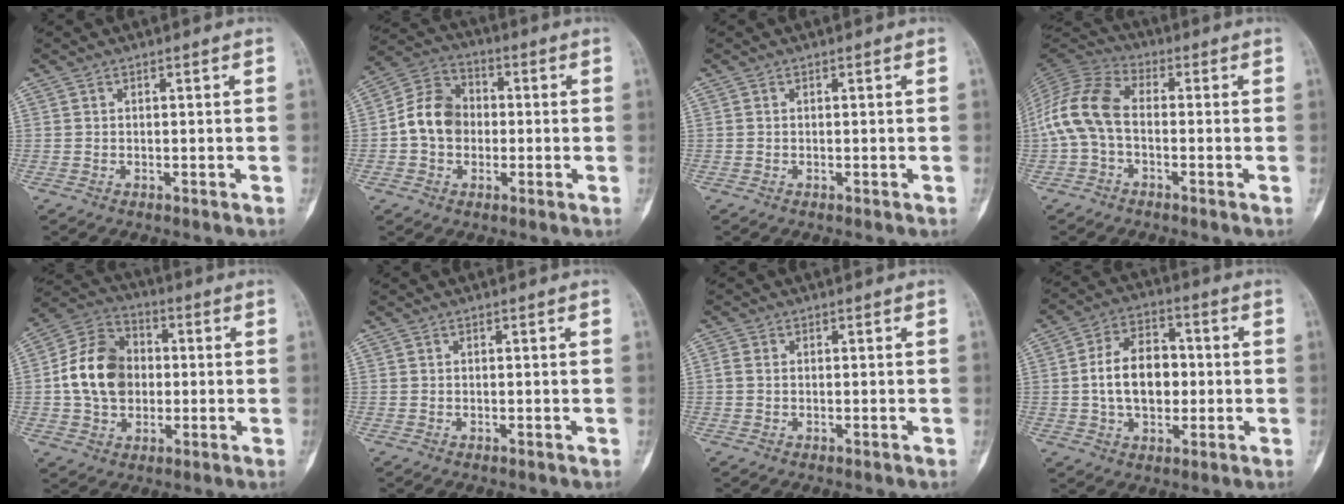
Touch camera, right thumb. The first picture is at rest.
{"total": 10.0, "force": [-0.7, 8.1, 5.8], "torque": [-0.086, 0.032, -0.026]}
{"total": 0.0}
{"total": 10.8, "force": [-1.2, 6.6, 8.5], "torque": [-0.175, 0.033, -0.036]}
{"total": 13.9, "force": [-0.1, 10.7, 8.8], "torque": [-0.132, 0.025, -0.008]}
{"total": 0.0}
{"total": 1.4, "force": [-0.1, 1.0, 0.9], "torque": [-0.018, 0.002, -0.005]}
{"total": 12.1, "force": [-0.4, 8.0, 9.0], "torque": [-0.130, 0.021, -0.011]}